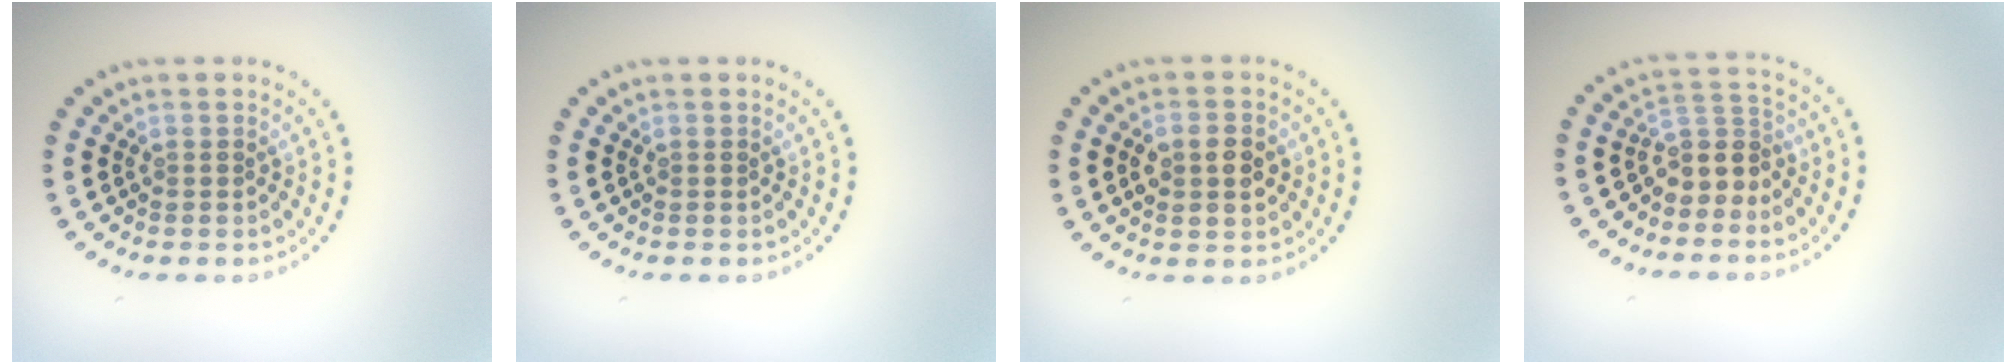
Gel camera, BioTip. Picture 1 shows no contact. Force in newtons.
{"total": 0.0}
{"total": 2.7, "press": 2.7, "slide": 0.1}
{"total": 2.9, "press": 2.2, "slide": 1.9}